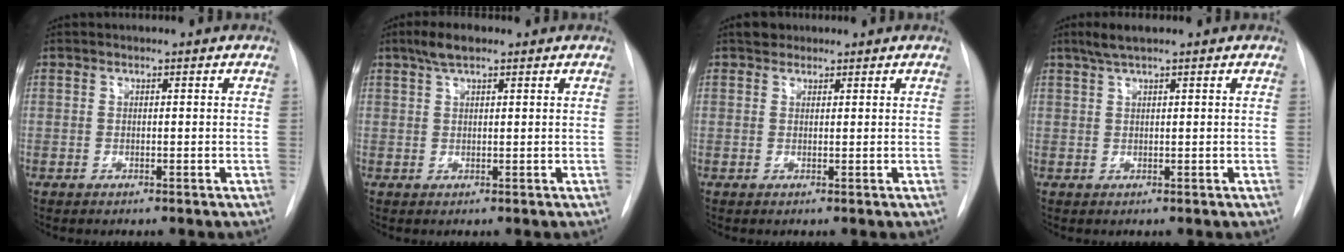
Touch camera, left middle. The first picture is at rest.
{"total": 3.5, "force": [2.4, 1.0, 2.4], "torque": [-0.050, 0.012, 0.044]}
{"total": 1.7, "force": [1.3, 1.1, 0.2], "torque": [-0.001, 0.010, 0.017]}
{"total": 2.8, "force": [2.0, 0.1, 1.9], "torque": [-0.045, 0.010, 0.041]}